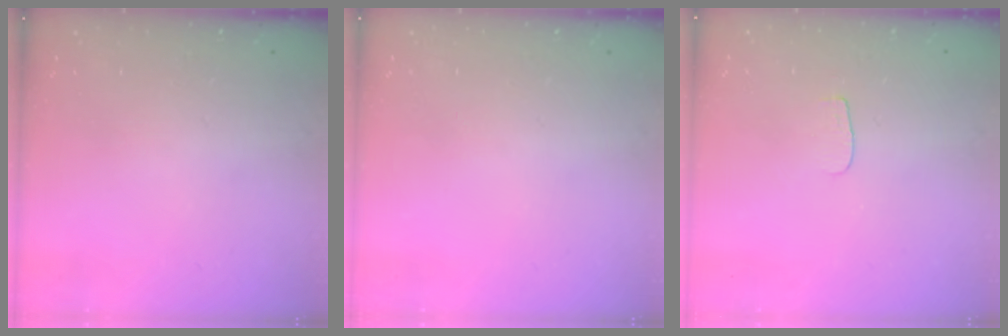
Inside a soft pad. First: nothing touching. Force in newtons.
{"total": 0.0}
{"total": 3.6, "press": 3.6, "slide": 0.4}